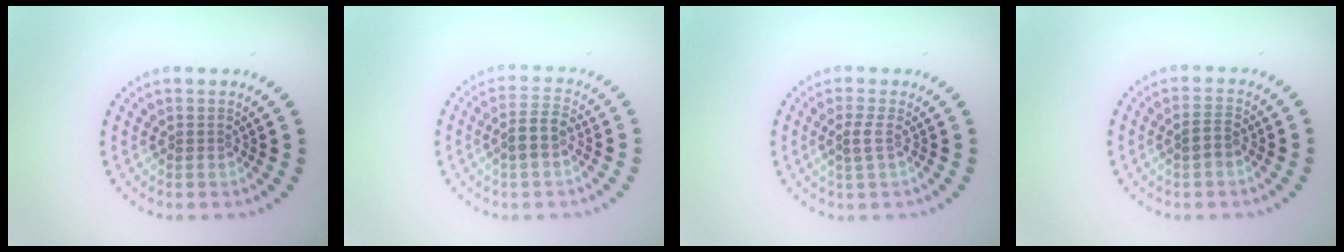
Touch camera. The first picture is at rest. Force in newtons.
{"total": 2.6, "press": 2.4, "slide": 1.1}
{"total": 1.2, "press": 0.9, "slide": 0.8}
{"total": 1.2, "press": 1.1, "slide": 0.5}